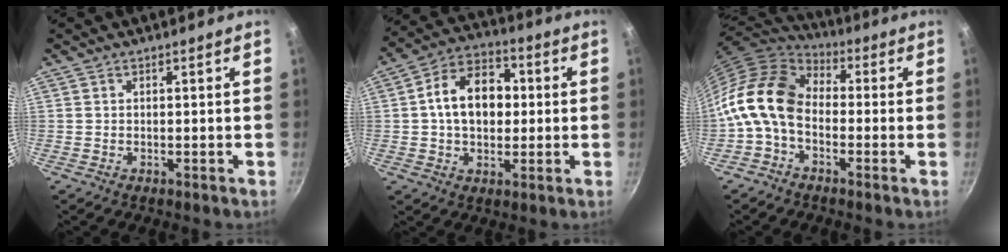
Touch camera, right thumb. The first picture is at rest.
{"total": 13.2, "force": [1.0, 9.3, 9.4], "torque": [-0.119, 0.022, 0.003]}
{"total": 13.5, "force": [-2.4, 9.4, 9.4], "torque": [-0.161, 0.043, -0.074]}